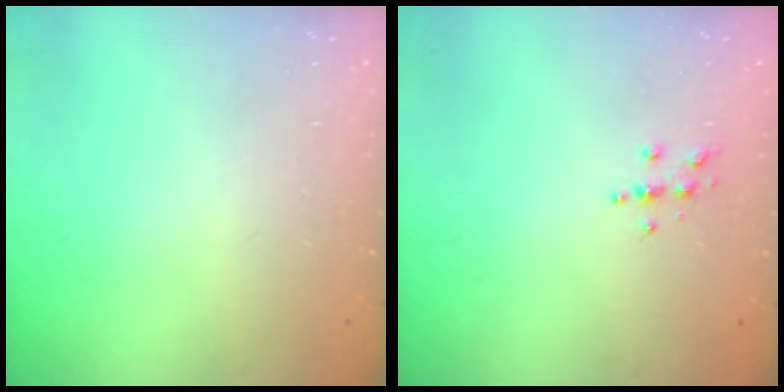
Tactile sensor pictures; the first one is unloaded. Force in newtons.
{"total": 3.7, "press": 3.7, "slide": 0.4}